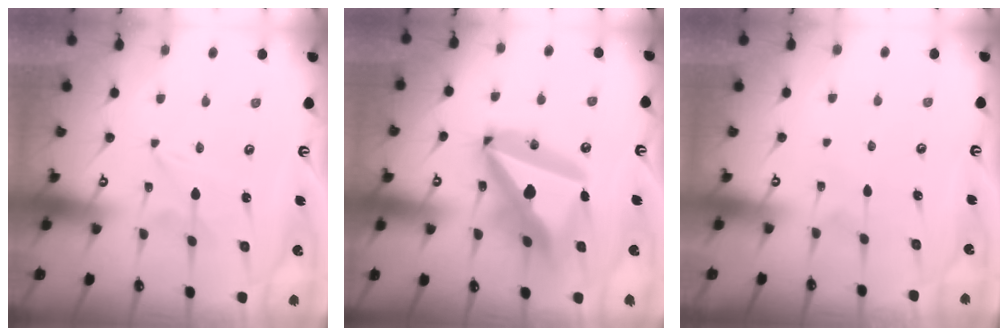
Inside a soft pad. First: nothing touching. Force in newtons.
{"total": 23.8, "press": 23.6, "slide": 3.0}
{"total": 3.9, "press": 3.9, "slide": 0.4}